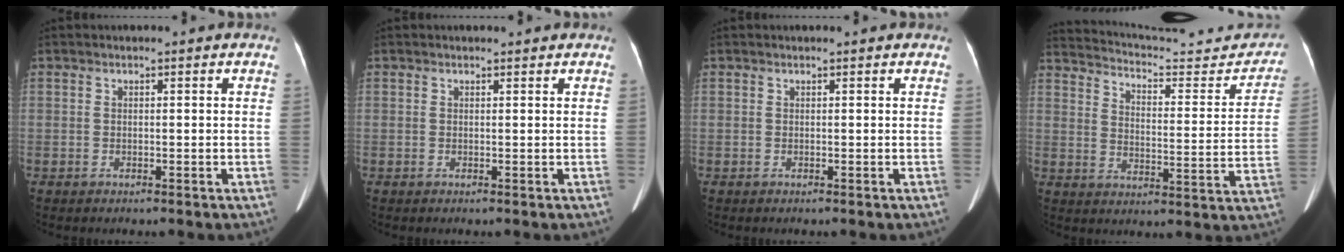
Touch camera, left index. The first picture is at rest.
{"total": 1.0, "force": [0.9, 0.0, 0.3], "torque": [-0.005, -0.005, 0.013]}
{"total": 1.2, "force": [1.0, 0.0, 0.5], "torque": [-0.010, 0.004, 0.012]}
{"total": 22.2, "force": [20.8, 3.7, 6.7], "torque": [-0.093, -0.054, 0.266]}